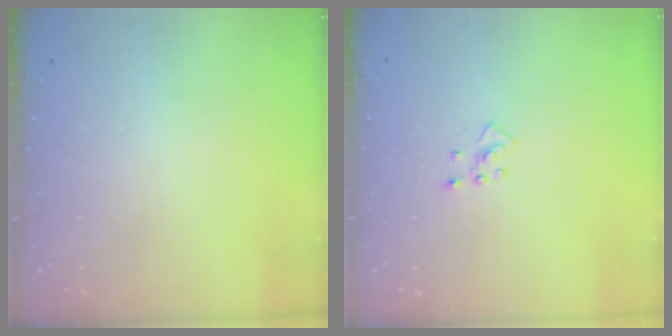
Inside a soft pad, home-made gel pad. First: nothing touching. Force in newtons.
{"total": 2.4, "press": 2.4, "slide": 0.5}